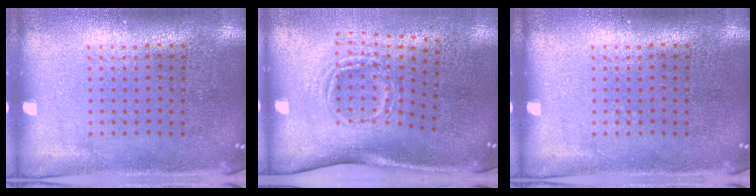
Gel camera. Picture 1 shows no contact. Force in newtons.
{"total": 1.8, "press": 1.2, "slide": 1.4}
{"total": 0.0}